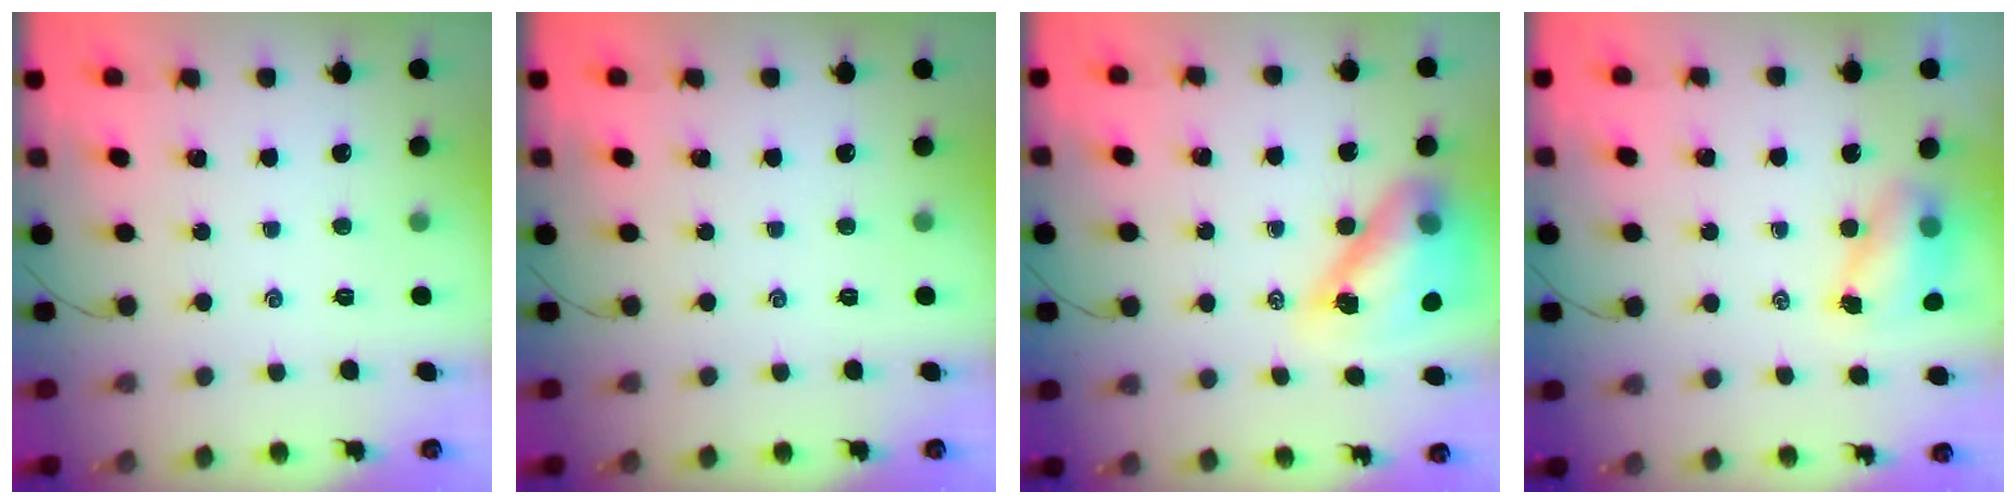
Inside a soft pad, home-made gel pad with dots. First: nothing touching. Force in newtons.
{"total": 0.0}
{"total": 15.0, "press": 14.3, "slide": 4.5}
{"total": 6.0, "press": 5.9, "slide": 0.7}